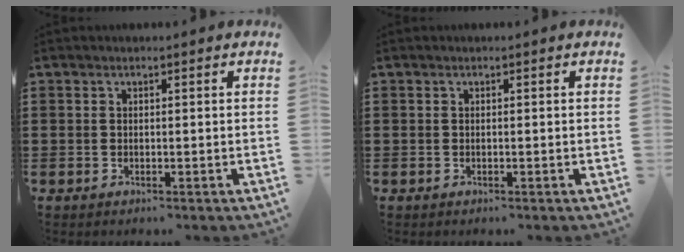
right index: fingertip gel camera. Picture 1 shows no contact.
{"total": 0.0}